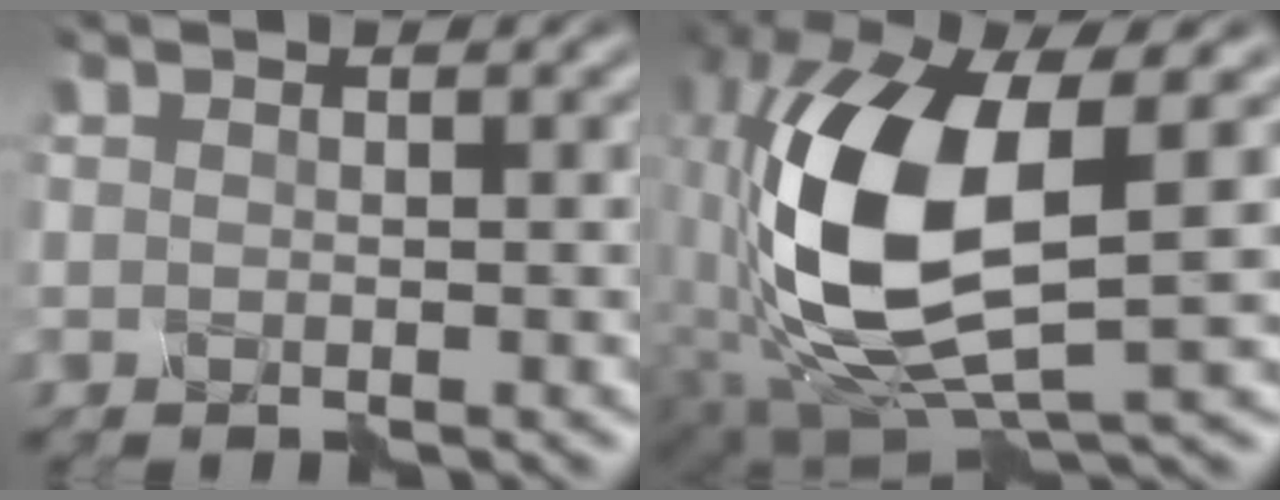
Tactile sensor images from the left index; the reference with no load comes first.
{"total": 12.7, "force": [-0.9, 5.4, 11.4], "torque": [-0.255, -0.002, -0.019]}